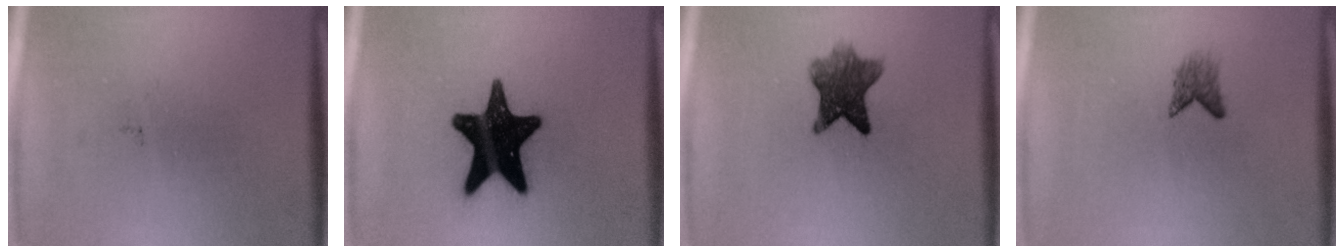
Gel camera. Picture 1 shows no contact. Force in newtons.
{"total": 18.9}
{"total": 7.2}
{"total": 1.9}